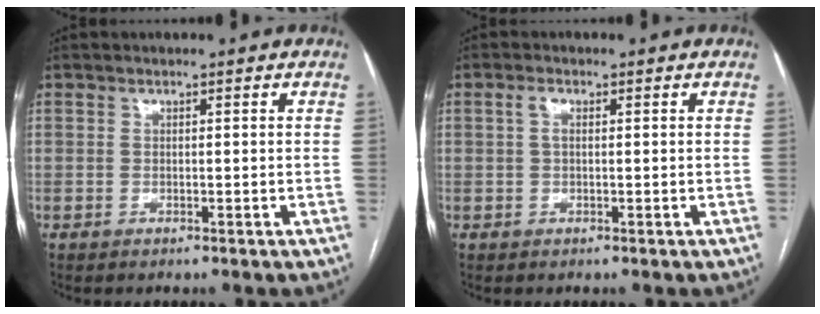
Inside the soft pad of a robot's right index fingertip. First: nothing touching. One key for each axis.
{"total": 1.6, "fx": 0.4, "fy": 0.7, "fz": 1.4, "tx": -0.031, "ty": 0.007, "tz": 0.007}